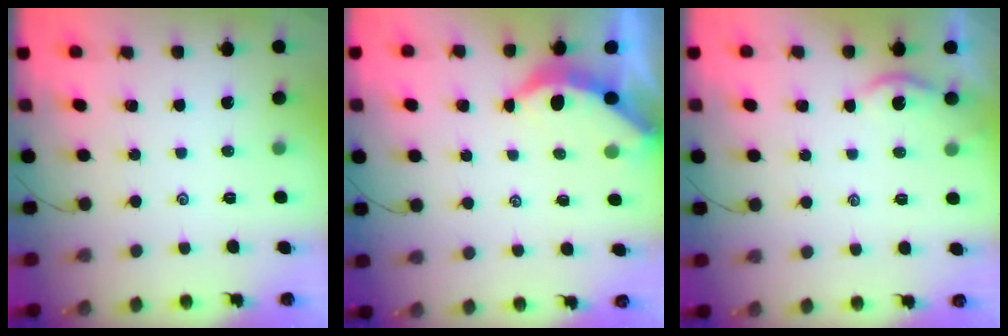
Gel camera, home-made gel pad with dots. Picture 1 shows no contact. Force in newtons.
{"total": 3.7, "press": 3.6, "slide": 0.4}
{"total": 2.2, "press": 2.2, "slide": 0.3}